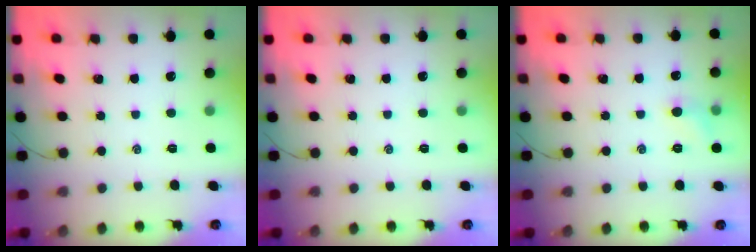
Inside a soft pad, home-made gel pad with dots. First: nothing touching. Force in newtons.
{"total": 0.0}
{"total": 5.8, "press": 5.5, "slide": 1.7}